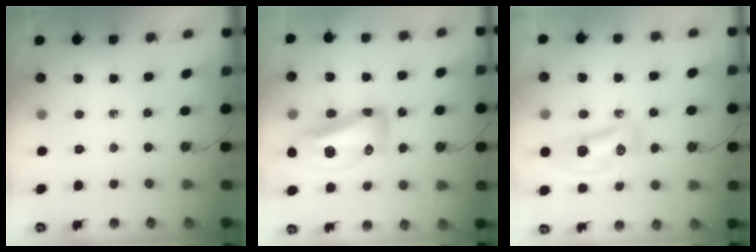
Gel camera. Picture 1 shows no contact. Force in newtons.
{"total": 18.3, "press": 18.3, "slide": 1.5}
{"total": 15.6, "press": 12.0, "slide": 10.0}